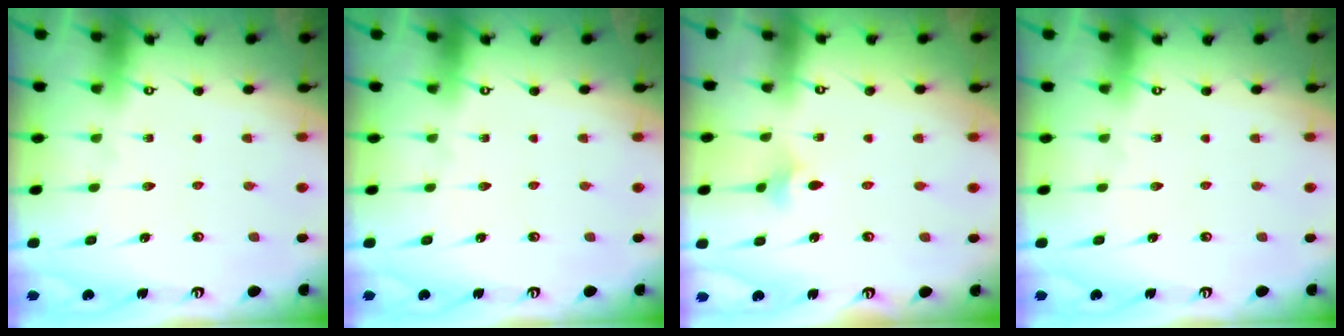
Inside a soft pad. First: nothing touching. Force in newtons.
{"total": 0.0}
{"total": 3.1, "press": 3.0, "slide": 0.7}
{"total": 0.0}